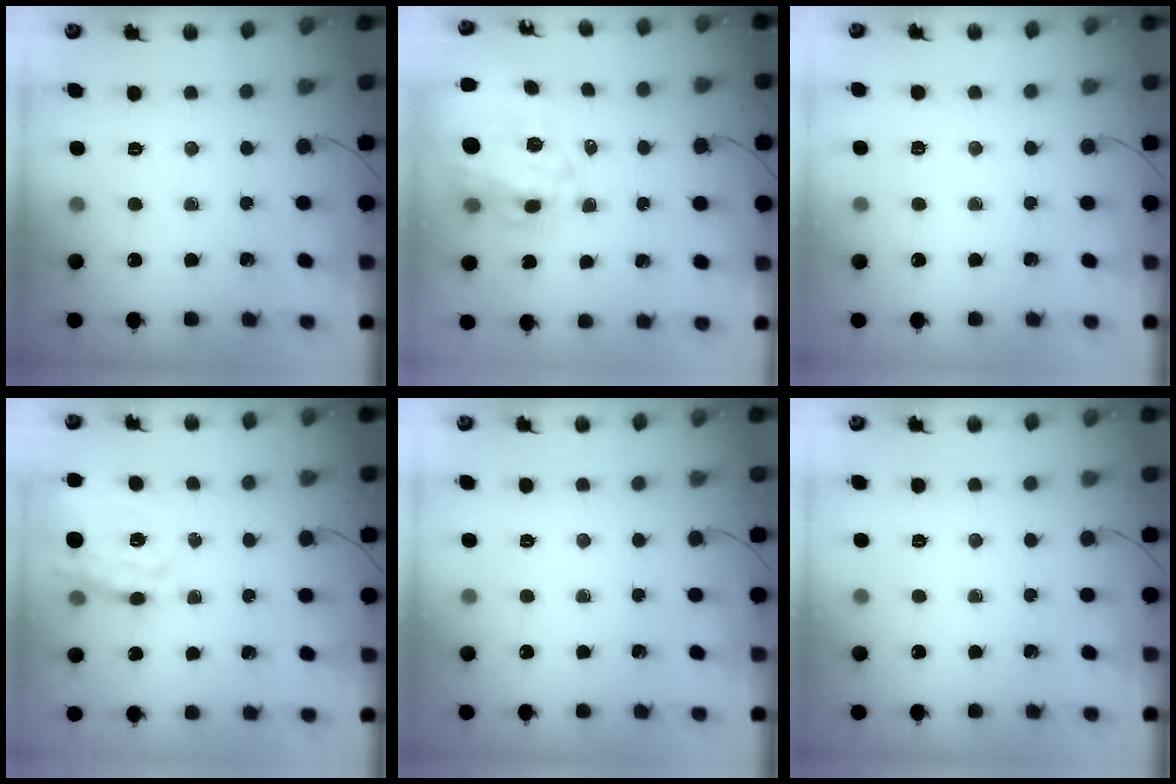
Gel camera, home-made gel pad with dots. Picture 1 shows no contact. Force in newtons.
{"total": 15.9, "press": 15.1, "slide": 4.9}
{"total": 1.9, "press": 1.3, "slide": 1.4}
{"total": 17.3, "press": 16.9, "slide": 3.4}
{"total": 0.0}
{"total": 0.0}